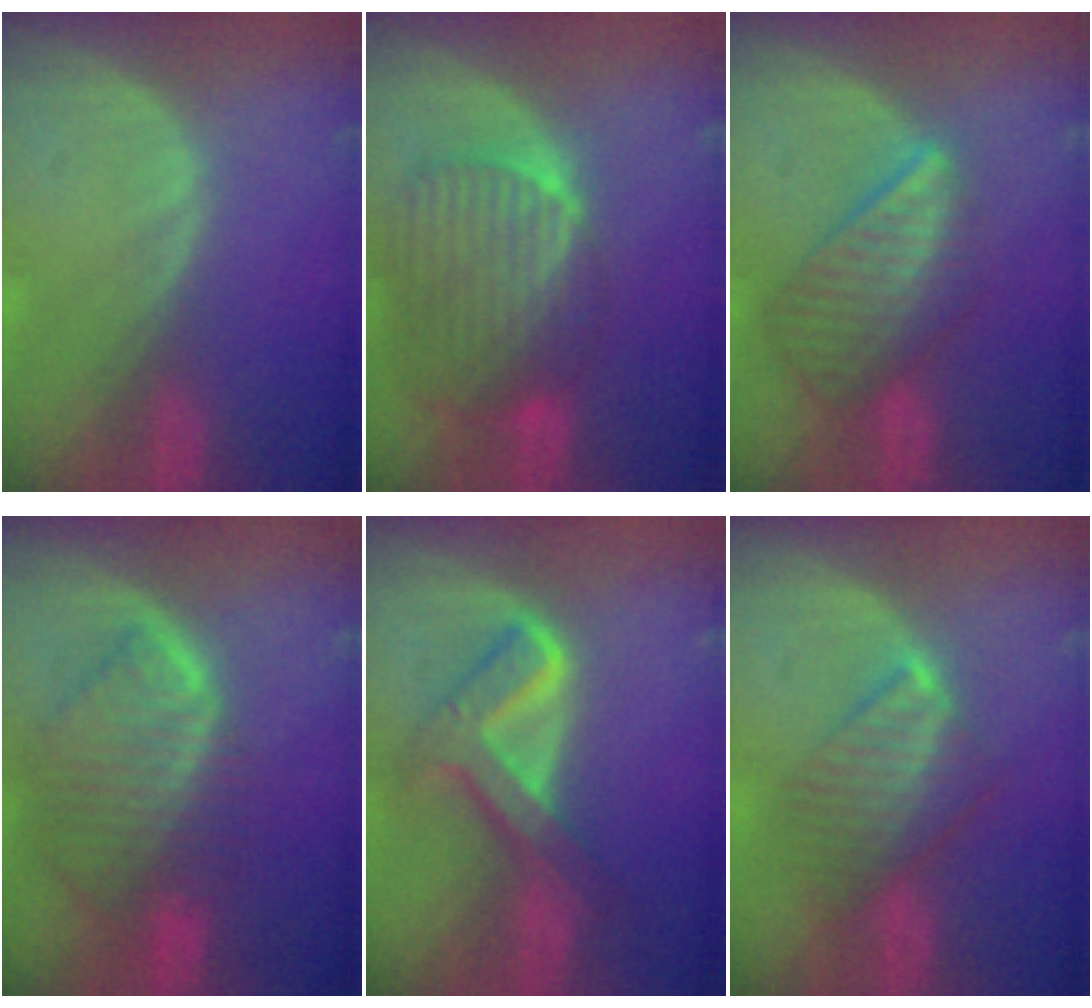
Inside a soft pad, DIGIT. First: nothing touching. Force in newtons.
{"total": 10.7, "press": 9.2, "slide": 5.4}
{"total": 8.4, "press": 7.5, "slide": 3.9}
{"total": 10.1, "press": 8.7, "slide": 5.1}
{"total": 7.2, "press": 7.2, "slide": 0.3}
{"total": 6.5, "press": 6.5, "slide": 0.7}